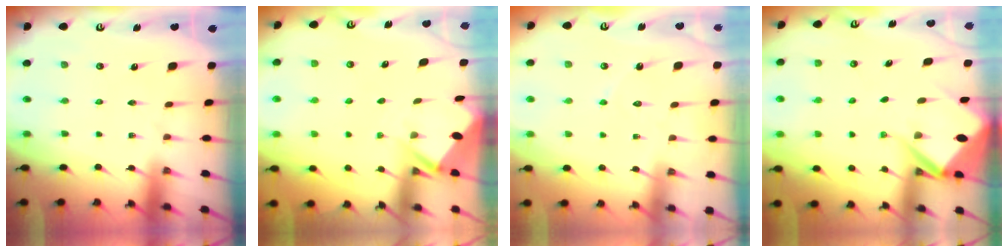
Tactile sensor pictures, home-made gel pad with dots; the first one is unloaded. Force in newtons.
{"total": 2.8, "press": 2.8, "slide": 0.3}
{"total": 3.9, "press": 3.9, "slide": 0.4}
{"total": 6.4, "press": 6.4, "slide": 0.6}